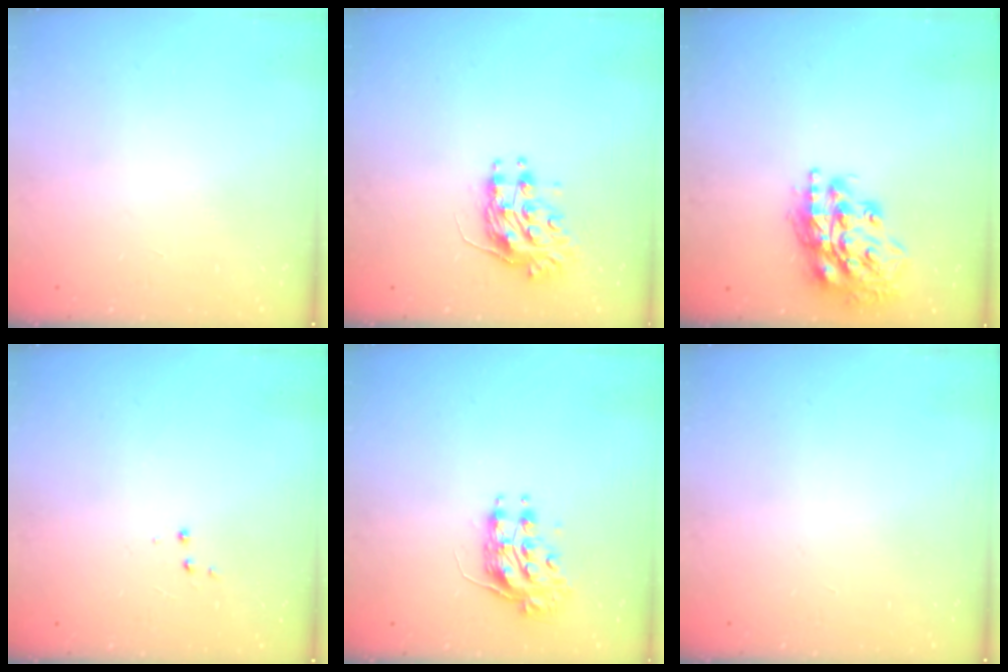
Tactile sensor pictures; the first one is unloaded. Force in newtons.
{"total": 9.2, "press": 9.2, "slide": 0.5}
{"total": 17.0, "press": 16.9, "slide": 2.3}
{"total": 3.6, "press": 3.5, "slide": 0.7}
{"total": 8.7, "press": 8.7, "slide": 0.4}
{"total": 0.0}